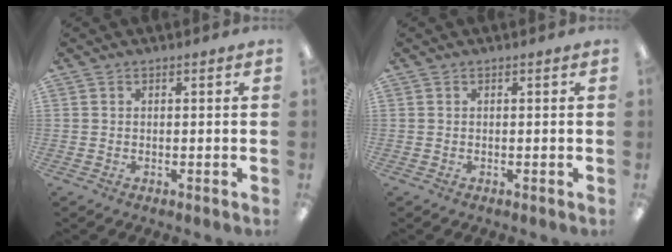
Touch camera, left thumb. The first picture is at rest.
{"total": 0.0}